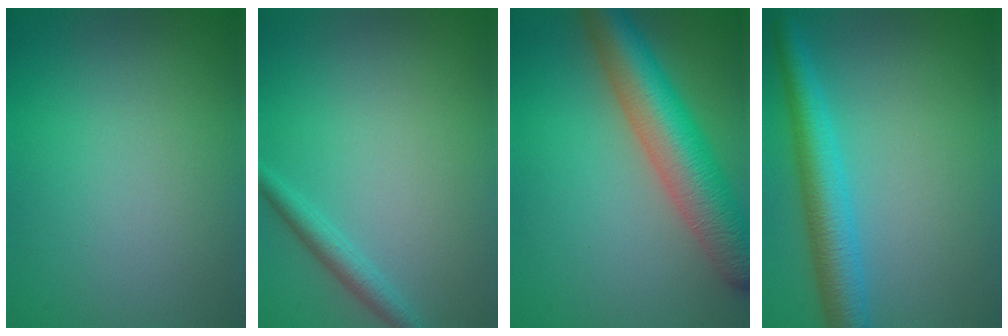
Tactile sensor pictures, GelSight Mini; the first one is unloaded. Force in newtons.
{"total": 1.8, "press": 1.8, "slide": 0.0}
{"total": 8.6, "press": 8.6, "slide": 0.2}
{"total": 5.2, "press": 5.2, "slide": 0.0}